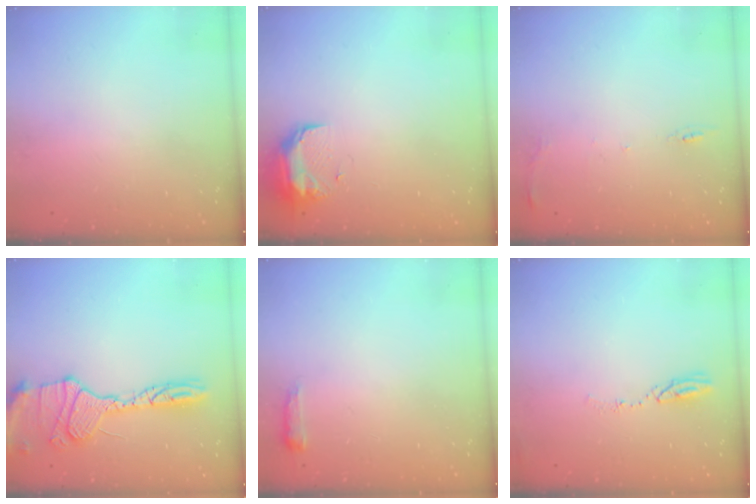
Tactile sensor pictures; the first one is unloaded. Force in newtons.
{"total": 8.8, "press": 8.7, "slide": 1.5}
{"total": 5.8, "press": 5.8, "slide": 0.5}
{"total": 18.5, "press": 18.3, "slide": 2.8}
{"total": 4.9, "press": 4.9, "slide": 0.8}
{"total": 4.8, "press": 4.8, "slide": 0.4}